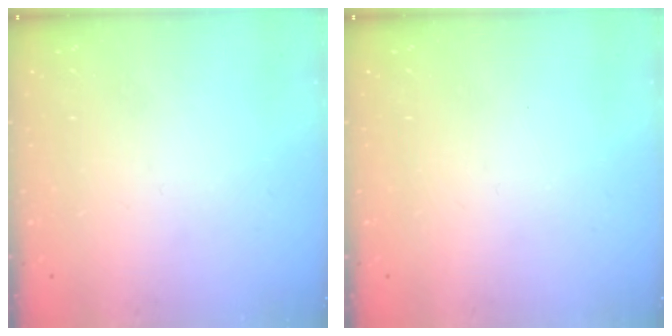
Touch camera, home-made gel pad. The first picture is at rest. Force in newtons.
{"total": 0.0}